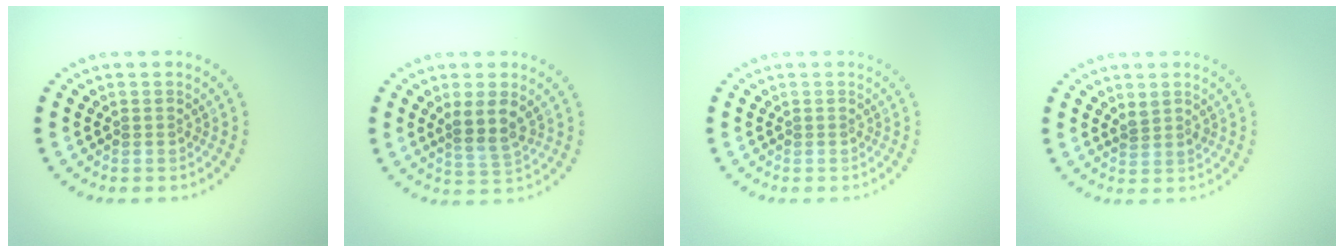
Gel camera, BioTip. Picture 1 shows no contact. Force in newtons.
{"total": 2.6, "press": 2.3, "slide": 1.3}
{"total": 0.0}
{"total": 1.0, "press": 0.8, "slide": 0.6}